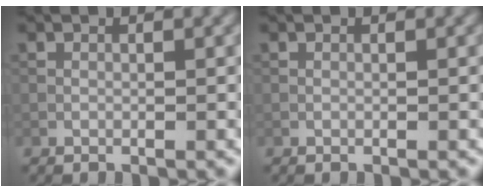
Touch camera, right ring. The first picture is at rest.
{"total": 0.0}